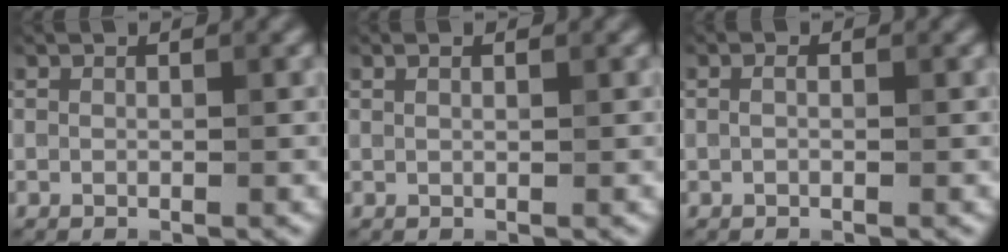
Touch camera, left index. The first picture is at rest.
{"total": 0.9, "force": [0.7, 0.3, 0.6], "torque": [-0.008, -0.006, 0.008]}
{"total": 0.7, "force": [0.0, 0.3, 0.6], "torque": [-0.016, 0.000, -0.003]}